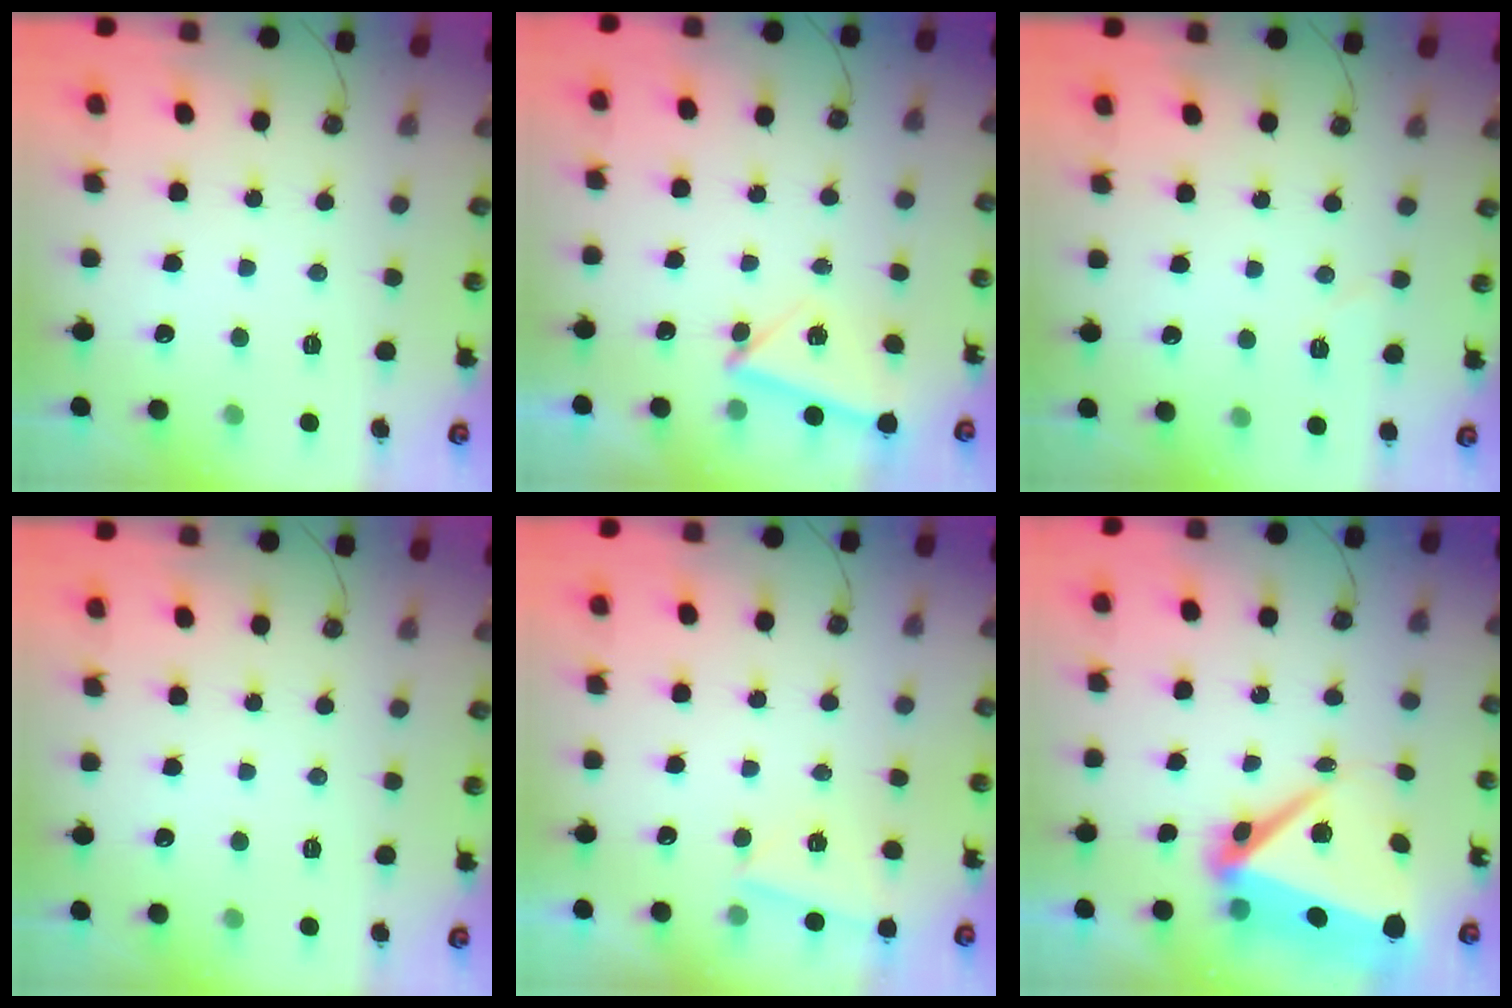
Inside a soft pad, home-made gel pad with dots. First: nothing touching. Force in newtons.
{"total": 4.4, "press": 3.8, "slide": 2.2}
{"total": 4.6, "press": 4.4, "slide": 1.2}
{"total": 0.0}
{"total": 2.4, "press": 2.3, "slide": 0.6}
{"total": 11.5, "press": 11.3, "slide": 1.8}